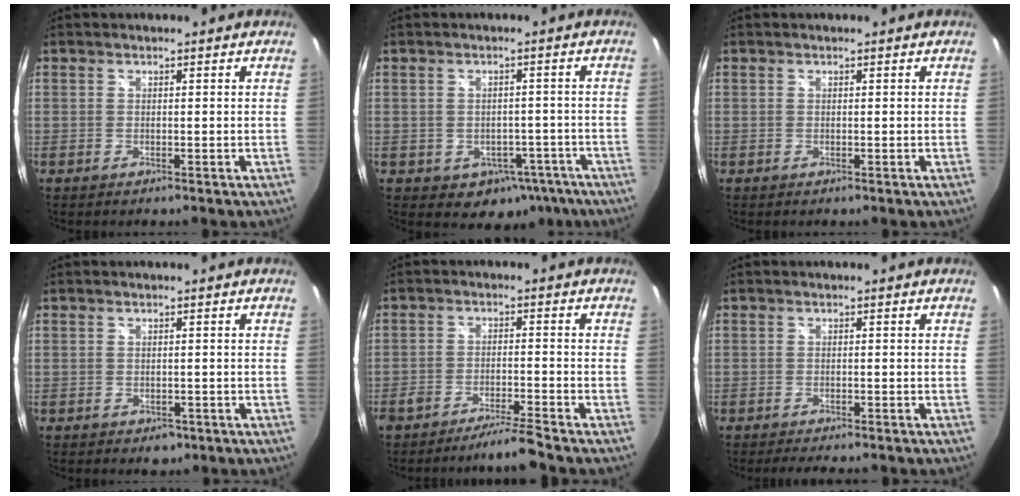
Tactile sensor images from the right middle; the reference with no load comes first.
{"total": 8.2, "force": [-4.3, 6.2, 3.0], "torque": [-0.060, 0.018, -0.028]}
{"total": 0.0}
{"total": 2.3, "force": [-1.2, 1.7, 1.1], "torque": [-0.019, -0.006, -0.012]}
{"total": 5.4, "force": [-4.9, -0.6, 2.2], "torque": [-0.056, 0.000, -0.085]}
{"total": 4.6, "force": [-4.0, 0.8, 2.2], "torque": [-0.040, -0.011, -0.057]}